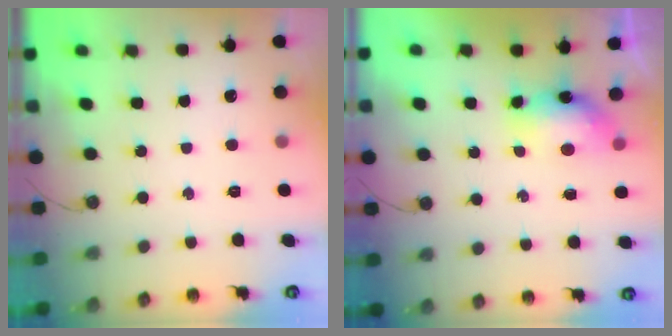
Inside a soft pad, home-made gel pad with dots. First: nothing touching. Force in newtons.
{"total": 7.1, "press": 7.1, "slide": 0.7}